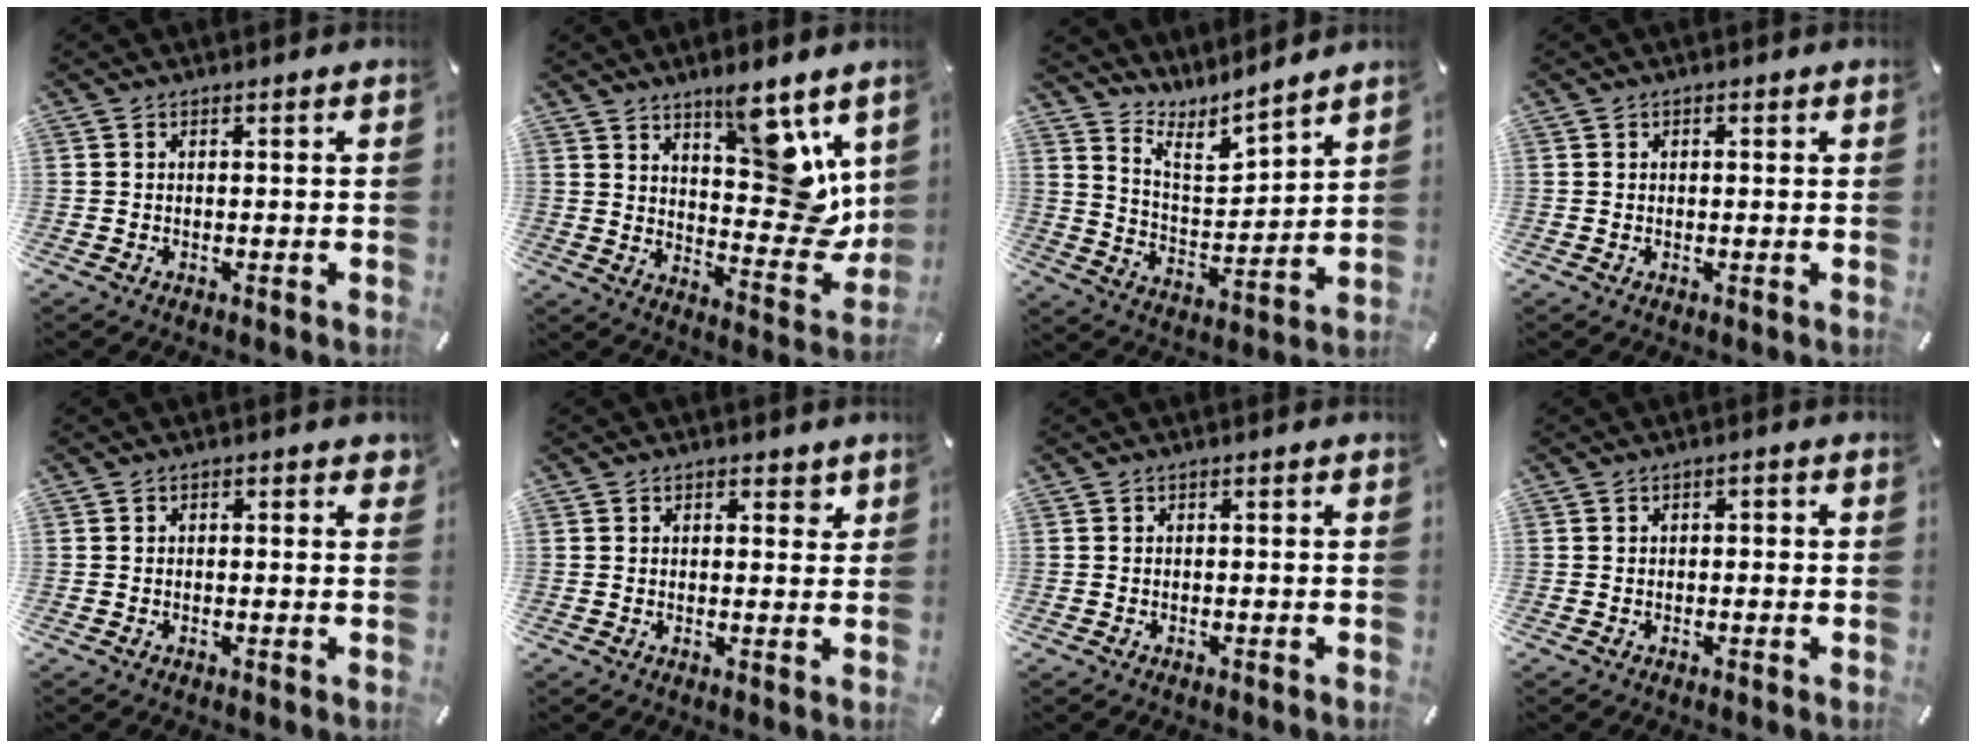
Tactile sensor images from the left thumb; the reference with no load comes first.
{"total": 13.5, "force": [7.9, 5.9, 9.3], "torque": [-0.089, -0.081, 0.136]}
{"total": 7.6, "force": [7.4, 1.4, 1.4], "torque": [-0.049, -0.076, 0.131]}
{"total": 0.7, "force": [0.1, 0.6, 0.1], "torque": [-0.004, 0.005, 0.002]}
{"total": 0.7, "force": [0.2, 0.6, 0.4], "torque": [-0.003, 0.002, 0.000]}
{"total": 2.2, "force": [1.2, 1.7, 0.9], "torque": [0.001, -0.003, 0.014]}
{"total": 0.0}
{"total": 1.0, "force": [-0.1, 0.7, 0.7], "torque": [-0.012, 0.005, -0.005]}